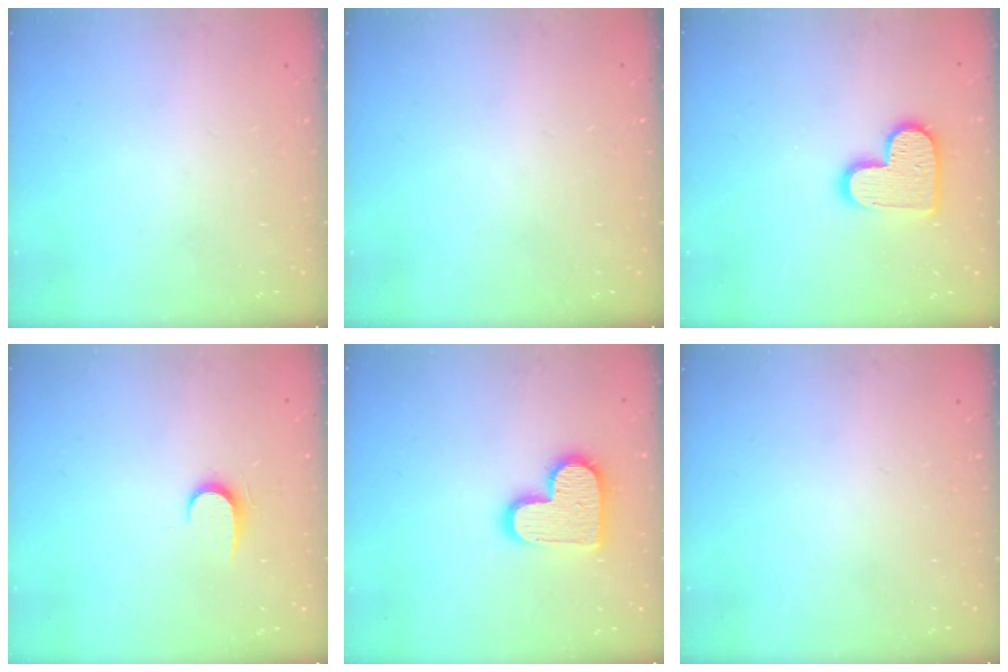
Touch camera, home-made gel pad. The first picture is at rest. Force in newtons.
{"total": 0.0}
{"total": 12.5, "press": 12.5, "slide": 0.7}
{"total": 6.1, "press": 6.1, "slide": 0.6}
{"total": 14.4, "press": 14.4, "slide": 1.0}
{"total": 0.0}